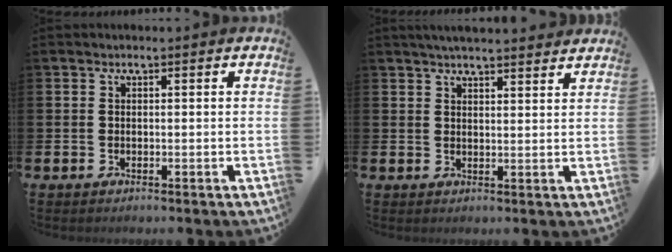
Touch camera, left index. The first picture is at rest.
{"total": 3.6, "force": [3.5, 0.1, 0.8], "torque": [-0.017, -0.015, 0.063]}